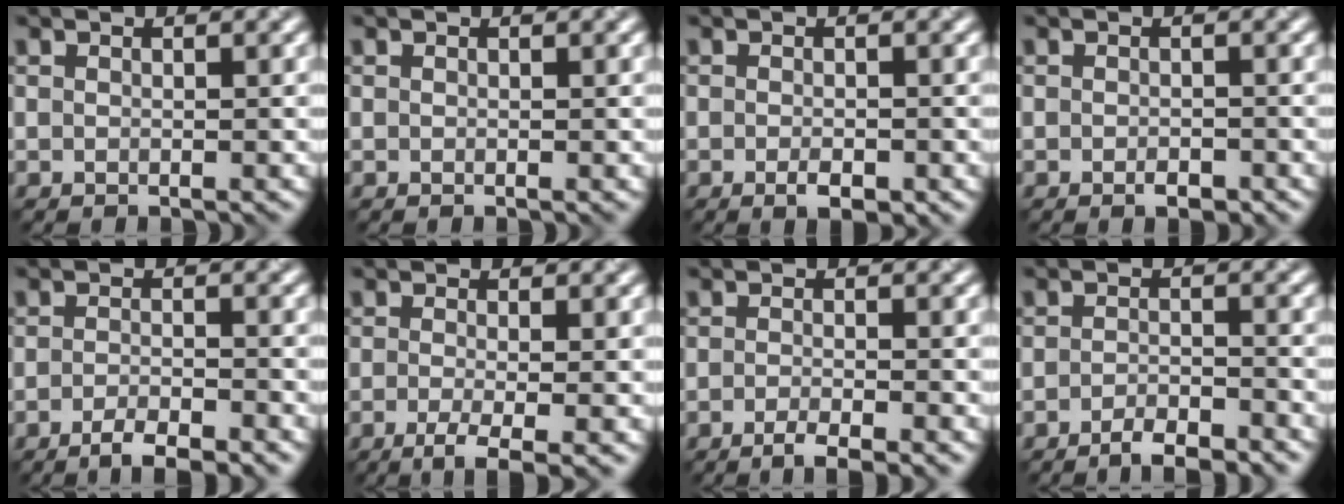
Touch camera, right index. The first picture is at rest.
{"total": 0.0}
{"total": 1.9, "force": [-0.9, 0.7, 1.5], "torque": [-0.023, -0.004, -0.012]}
{"total": 1.3, "force": [-0.7, 0.6, 0.9], "torque": [-0.014, -0.003, -0.011]}
{"total": 3.1, "force": [-2.1, 0.7, 2.2], "torque": [-0.038, -0.001, -0.040]}
{"total": 3.5, "force": [-1.3, 0.9, 3.1], "torque": [-0.054, -0.009, -0.028]}
{"total": 2.8, "force": [-1.6, 0.6, 2.2], "torque": [-0.031, -0.004, -0.034]}
{"total": 3.0, "force": [-2.3, 0.6, 1.7], "torque": [-0.025, 0.002, -0.043]}